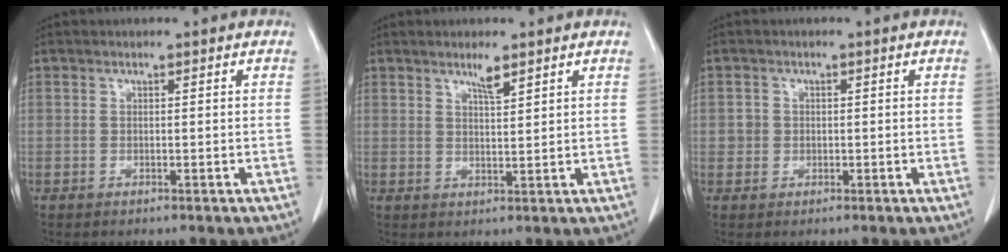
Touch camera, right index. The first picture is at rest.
{"total": 2.6, "force": [1.9, 0.2, 1.7], "torque": [-0.035, -0.002, 0.035]}
{"total": 1.7, "force": [0.1, 1.7, 0.3], "torque": [-0.001, 0.005, 0.001]}